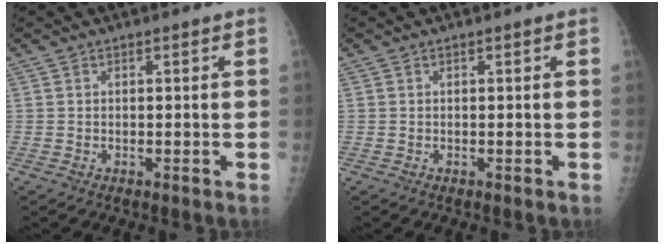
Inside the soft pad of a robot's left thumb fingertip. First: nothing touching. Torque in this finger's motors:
{"motor_torque": [0.02, -0.01, -0.02, -0.02, 0.00]}